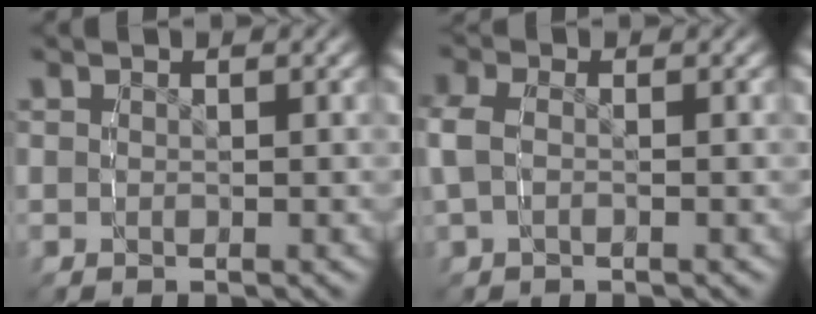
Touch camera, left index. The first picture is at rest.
{"total": 2.2, "force": [-0.1, 1.4, 1.7], "torque": [-0.058, -0.004, 0.002]}